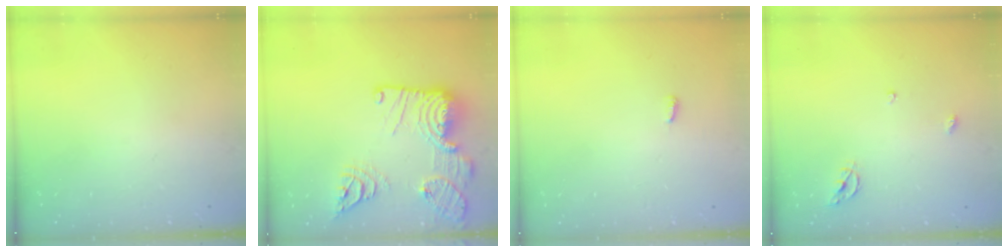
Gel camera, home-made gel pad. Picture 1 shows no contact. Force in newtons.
{"total": 22.9, "press": 22.8, "slide": 2.3}
{"total": 2.9, "press": 2.9, "slide": 0.2}
{"total": 5.7, "press": 5.6, "slide": 0.5}